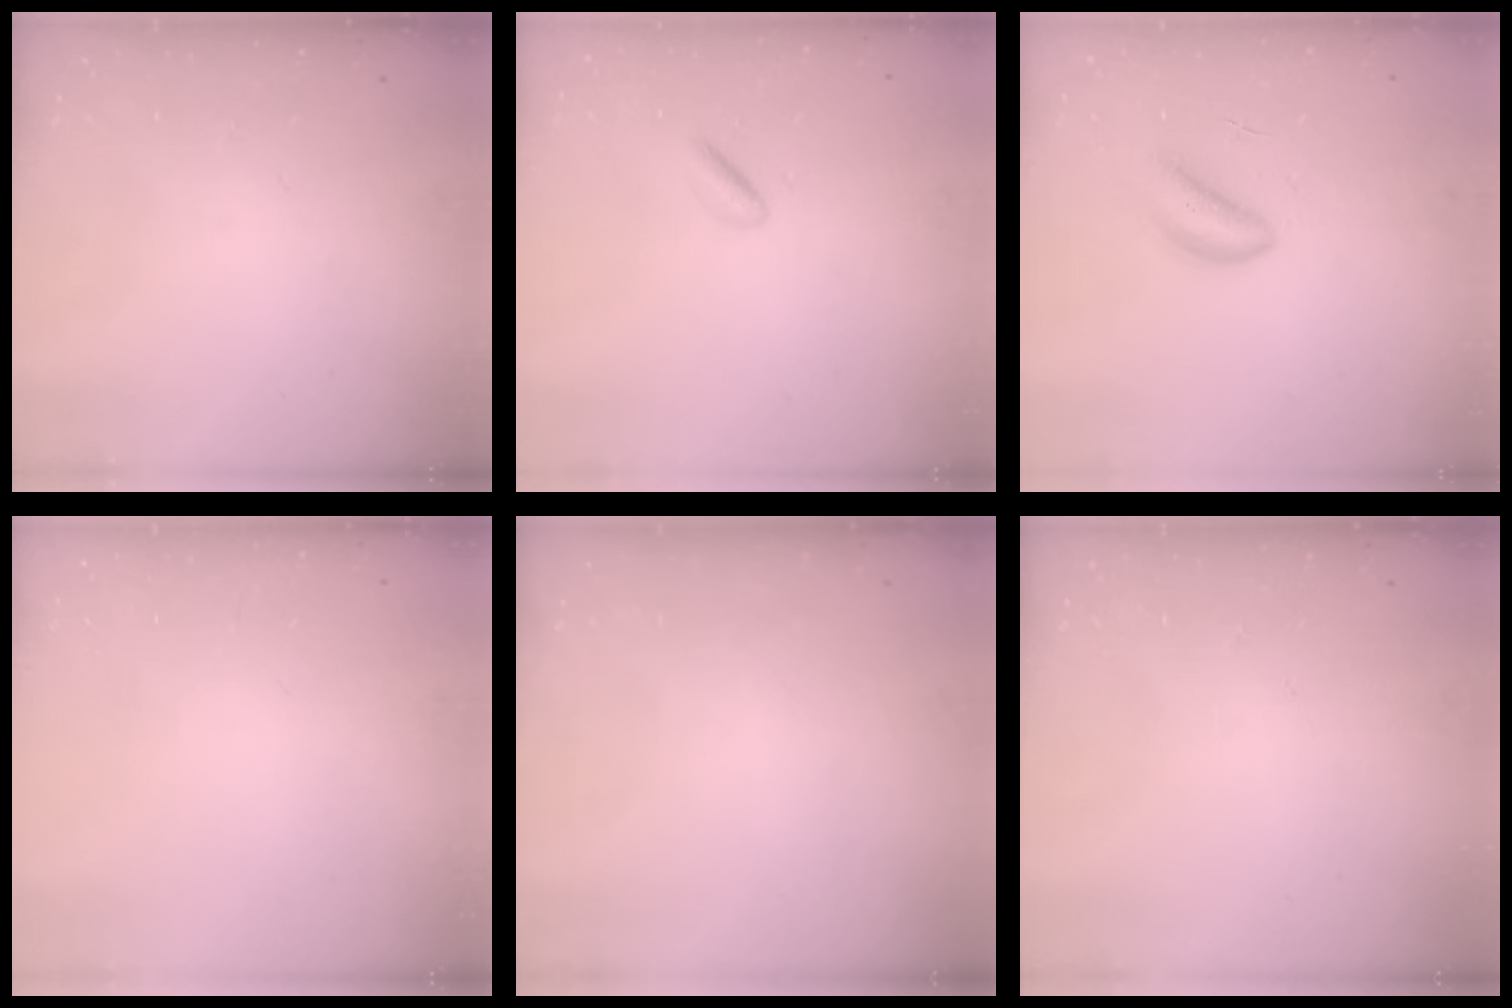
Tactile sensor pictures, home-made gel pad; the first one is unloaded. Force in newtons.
{"total": 1.8, "press": 1.5, "slide": 0.9}
{"total": 3.6, "press": 3.5, "slide": 0.9}
{"total": 2.0, "press": 2.0, "slide": 0.1}
{"total": 0.0}
{"total": 0.0}